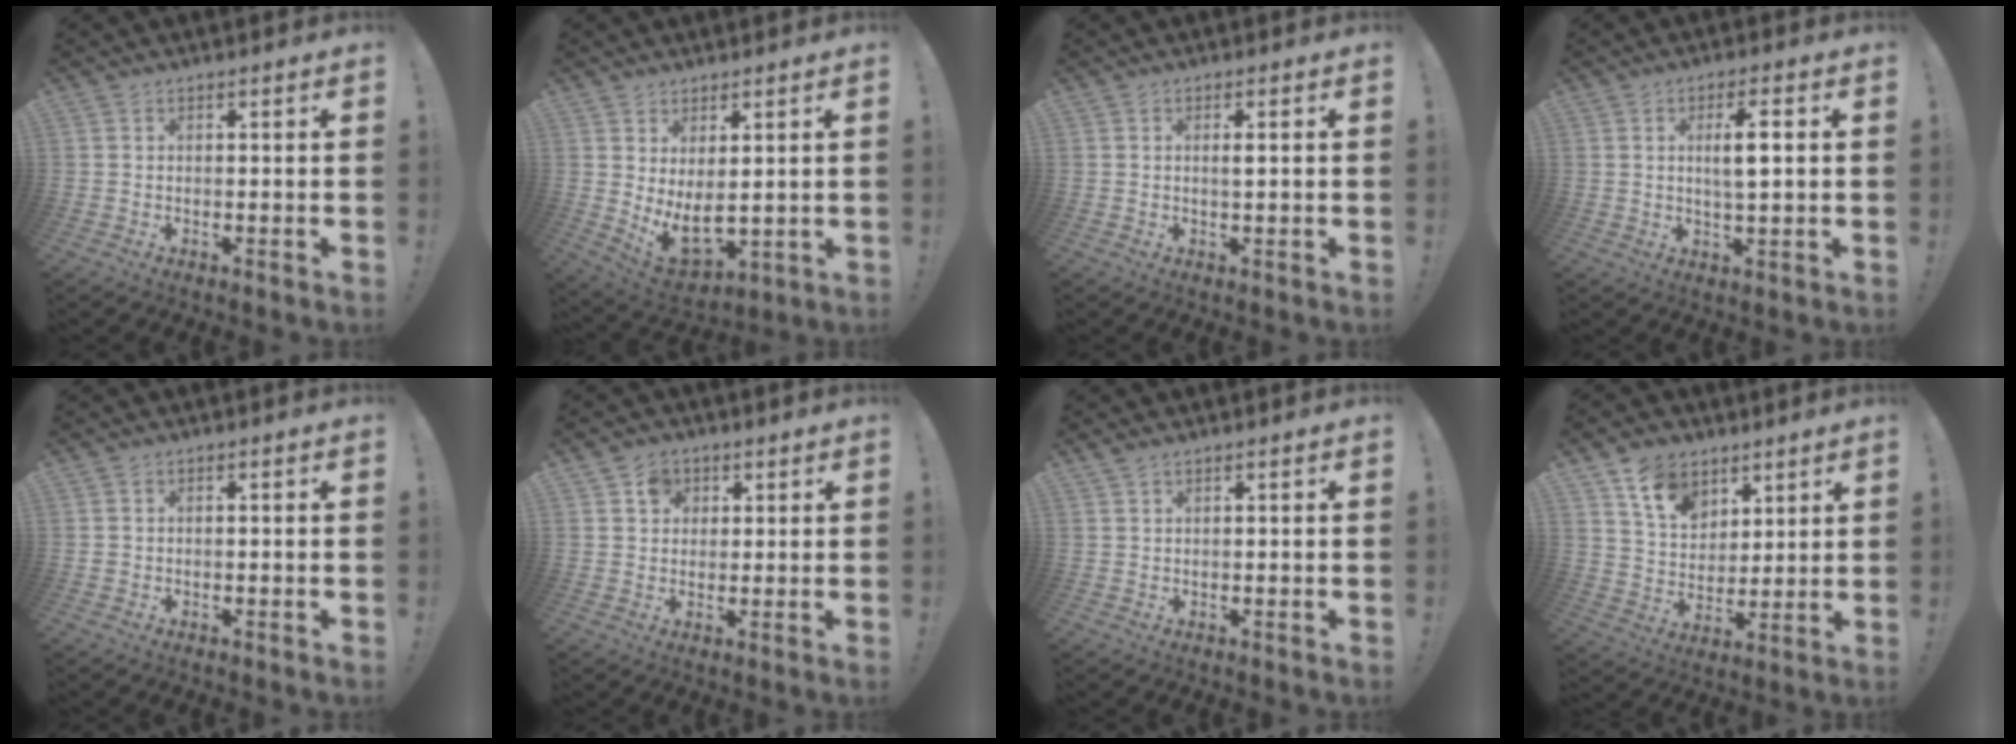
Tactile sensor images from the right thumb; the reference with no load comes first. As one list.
[{"total": 7.6, "force": [2.1, 4.2, 5.9], "torque": [-0.080, -0.040, 0.051]}, {"total": 1.4, "force": [0.5, 0.0, 1.3], "torque": [-0.010, -0.006, 0.003]}, {"total": 6.2, "force": [1.4, 1.6, 5.9], "torque": [-0.096, -0.002, 0.019]}, {"total": 0.8, "force": [-0.3, 0.8, 0.0], "torque": [0.001, 0.005, -0.005]}, {"total": 4.6, "force": [2.0, 3.9, 1.2], "torque": [-0.012, -0.002, 0.034]}, {"total": 1.0, "force": [0.8, 0.2, 0.5], "torque": [-0.019, 0.003, 0.018]}, {"total": 11.5, "force": [7.5, 7.7, 4.2], "torque": [-0.075, -0.039, 0.146]}]